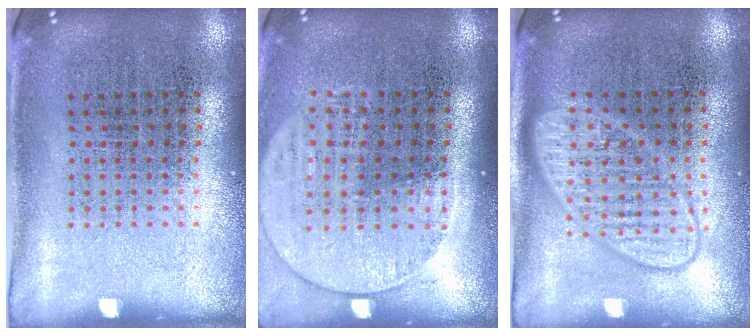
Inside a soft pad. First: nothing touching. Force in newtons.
{"total": 1.6, "press": 1.5, "slide": 0.7}
{"total": 2.9, "press": 2.9, "slide": 0.5}